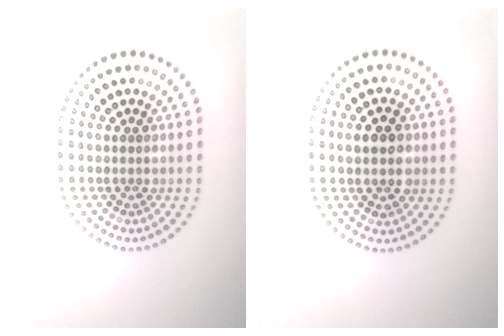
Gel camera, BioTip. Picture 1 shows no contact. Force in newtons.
{"total": 3.8, "press": 3.7, "slide": 0.3}